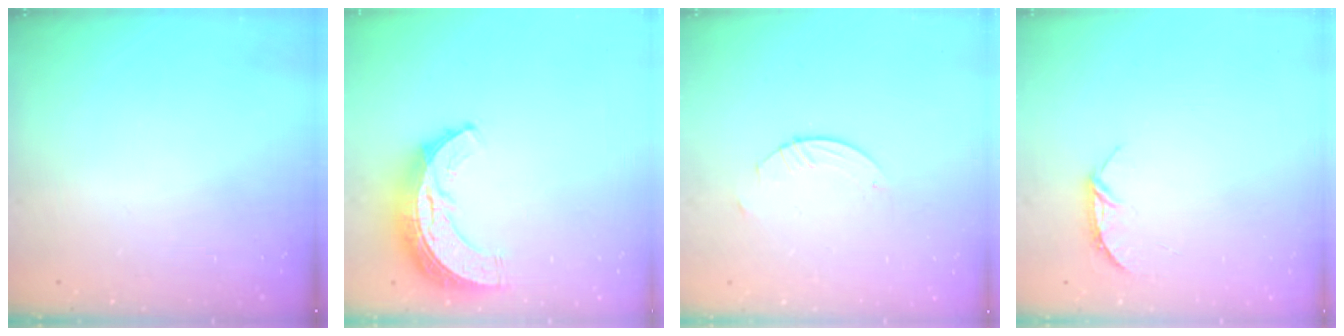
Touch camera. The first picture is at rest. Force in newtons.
{"total": 11.3, "press": 11.2, "slide": 0.7}
{"total": 0.8, "press": 0.8, "slide": 0.2}
{"total": 5.7, "press": 5.6, "slide": 0.4}